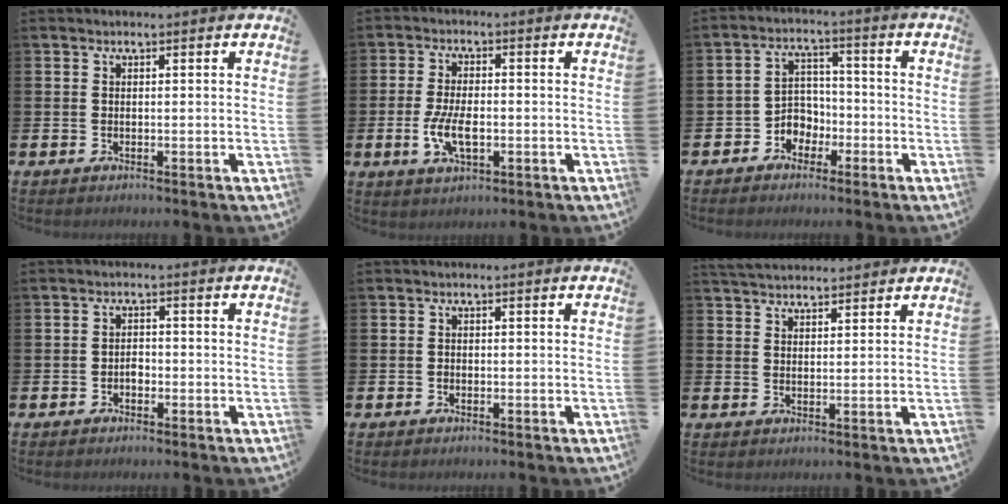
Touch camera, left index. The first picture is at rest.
{"total": 5.6, "force": [-1.1, 2.7, 4.8], "torque": [-0.090, -0.001, -0.022]}
{"total": 3.7, "force": [-1.7, 3.2, 0.6], "torque": [-0.026, 0.000, -0.042]}
{"total": 1.5, "force": [-0.7, 1.1, 0.7], "torque": [-0.009, 0.001, -0.016]}
{"total": 0.7, "force": [-0.4, 0.5, 0.1], "torque": [-0.005, 0.004, -0.009]}
{"total": 3.6, "force": [3.5, 0.7, 0.4], "torque": [-0.015, -0.013, 0.066]}